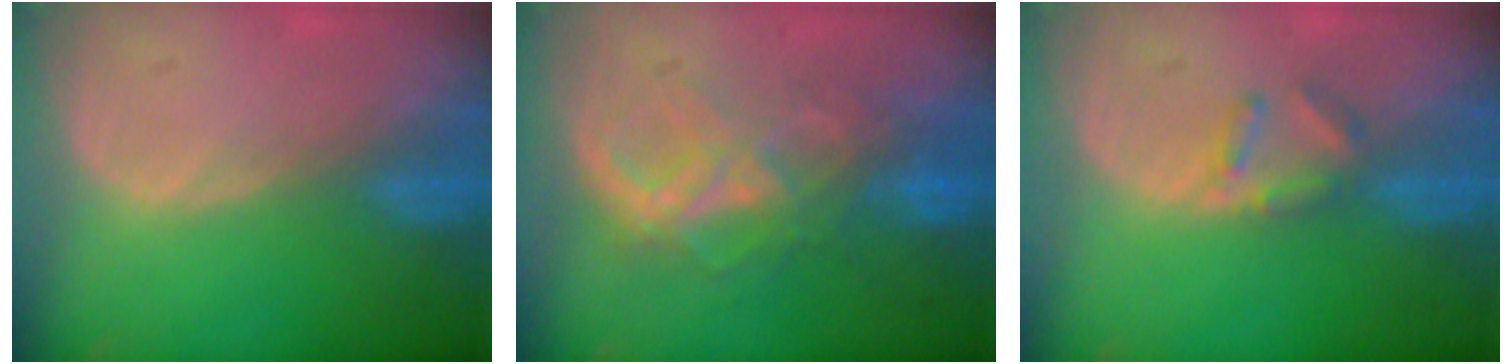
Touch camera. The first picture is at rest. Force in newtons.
{"total": 7.7, "press": 7.4, "slide": 2.0}
{"total": 3.0, "press": 3.0, "slide": 0.4}